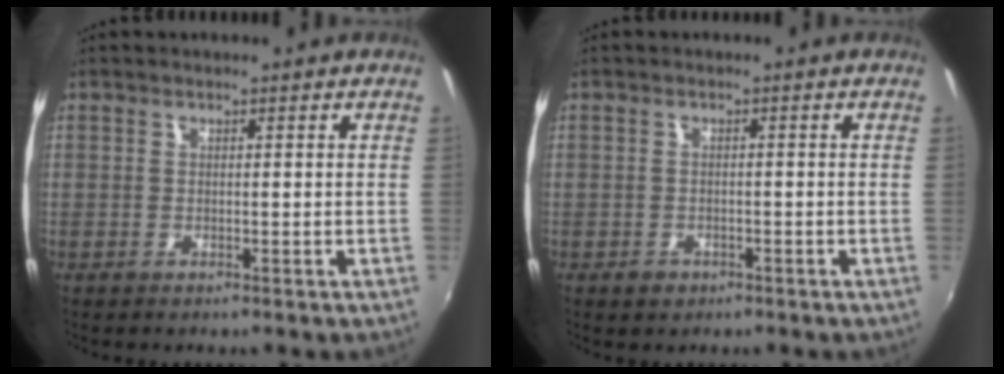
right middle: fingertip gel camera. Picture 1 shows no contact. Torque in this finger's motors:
{"motor_torque": [0.50, -0.46, -0.06, 0.00]}